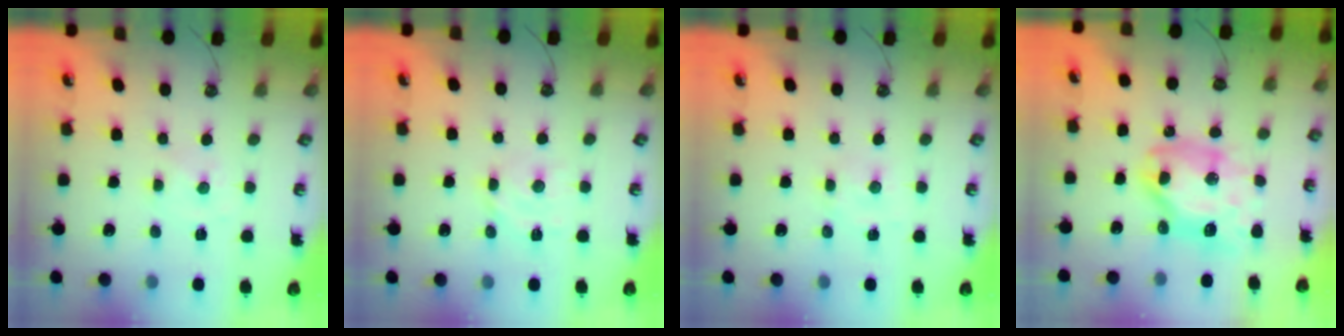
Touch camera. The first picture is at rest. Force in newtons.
{"total": 6.1, "press": 6.0, "slide": 1.2}
{"total": 2.1, "press": 2.0, "slide": 0.3}
{"total": 15.2, "press": 15.1, "slide": 1.4}